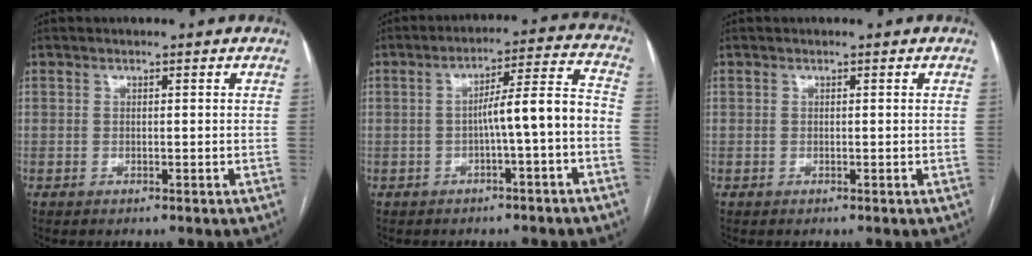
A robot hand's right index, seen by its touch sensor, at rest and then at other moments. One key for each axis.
{"total": 9.9, "fx": -2.4, "fy": -0.9, "fz": 9.6, "tx": -0.140, "ty": 0.031, "tz": -0.036}
{"total": 0.0}